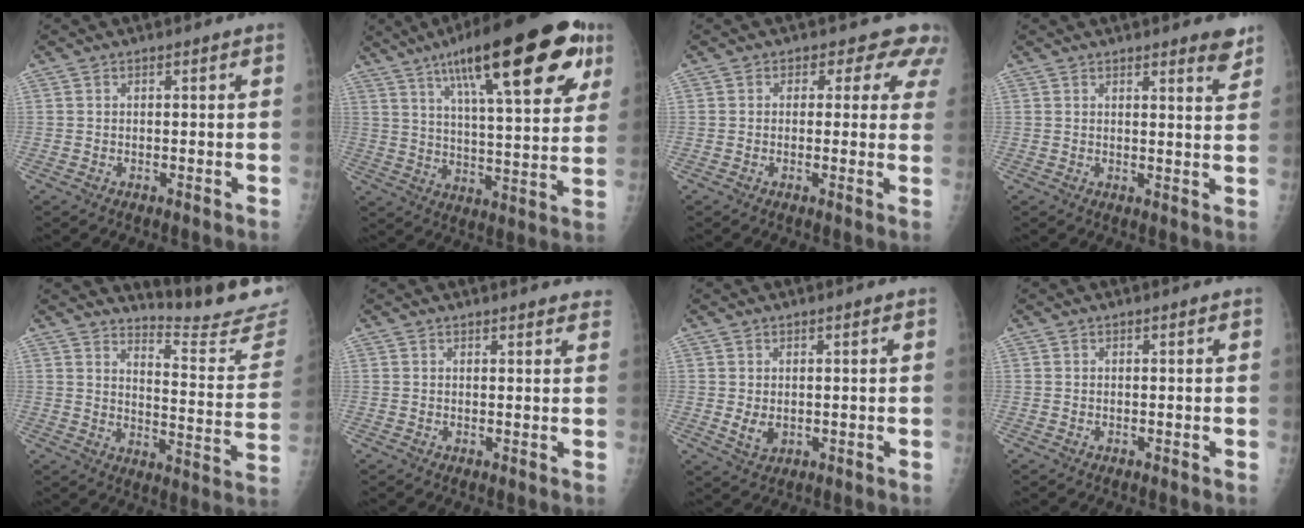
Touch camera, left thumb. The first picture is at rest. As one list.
[{"total": 27.3, "force": [13.9, 7.5, 22.3], "torque": [-0.313, -0.016, 0.209]}, {"total": 6.7, "force": [4.7, 4.4, 1.9], "torque": [0.026, -0.013, 0.028]}, {"total": 4.0, "force": [3.2, 0.9, 2.3], "torque": [-0.016, -0.022, 0.035]}, {"total": 17.2, "force": [16.8, 1.6, 3.2], "torque": [-0.015, -0.186, 0.200]}, {"total": 5.0, "force": [4.6, 1.1, 1.6], "torque": [0.003, -0.012, 0.042]}, {"total": 3.1, "force": [0.8, 1.8, 2.4], "torque": [-0.040, -0.012, 0.020]}, {"total": 0.0}]